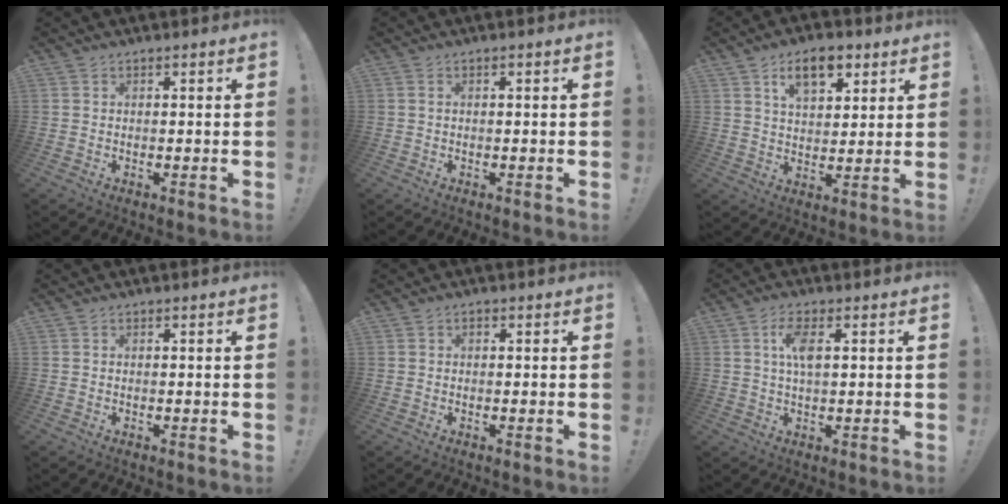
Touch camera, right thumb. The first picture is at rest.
{"total": 1.2, "force": [-0.4, -0.1, 1.1], "torque": [-0.026, 0.003, -0.007]}
{"total": 10.3, "force": [5.6, 5.6, 6.6], "torque": [-0.100, -0.012, 0.101]}
{"total": 0.0}
{"total": 0.6, "force": [-0.1, 0.4, 0.4], "torque": [-0.007, 0.003, -0.004]}
{"total": 6.5, "force": [1.7, 2.4, 5.7], "torque": [-0.105, 0.003, 0.027]}